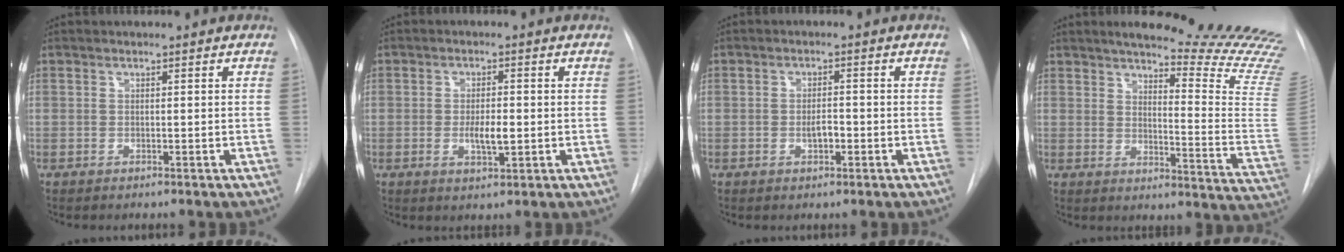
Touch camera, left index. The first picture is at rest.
{"total": 3.9, "force": [-1.6, 1.0, 3.4], "torque": [-0.059, -0.008, -0.021]}
{"total": 2.6, "force": [-1.8, 0.7, 1.7], "torque": [-0.027, -0.003, -0.026]}
{"total": 23.3, "force": [20.2, 0.2, 11.5], "torque": [-0.136, -0.136, 0.234]}